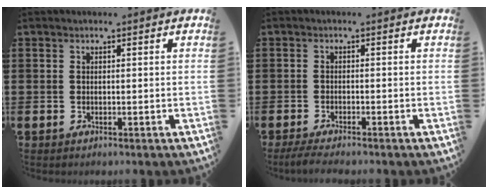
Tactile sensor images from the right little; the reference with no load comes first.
{"total": 1.7, "force": [-1.4, 0.0, 0.9], "torque": [-0.017, 0.001, -0.027]}